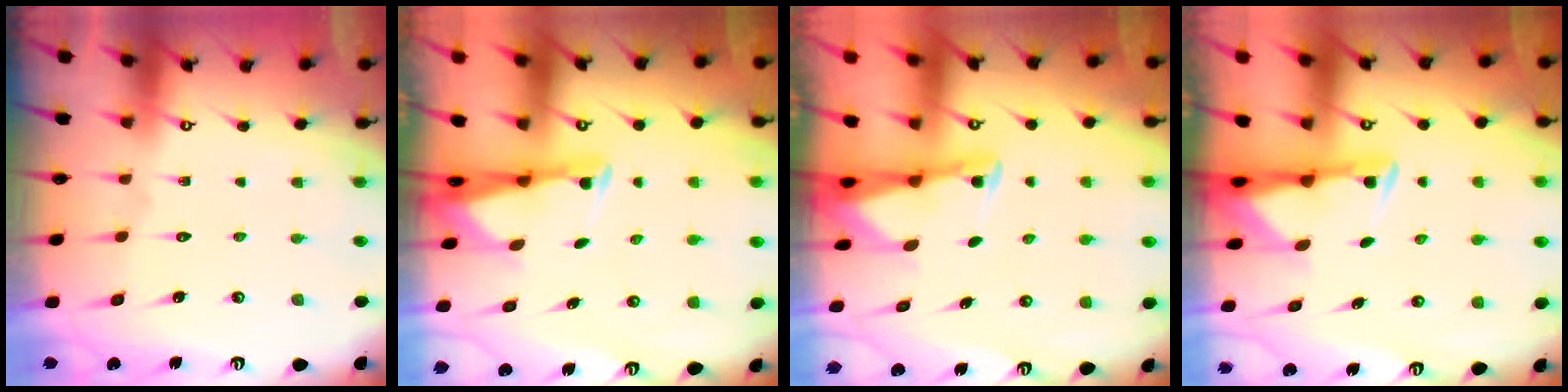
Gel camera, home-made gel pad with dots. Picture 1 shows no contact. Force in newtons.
{"total": 2.4, "press": 2.3, "slide": 0.5}
{"total": 2.3, "press": 2.3, "slide": 0.4}
{"total": 3.0, "press": 2.9, "slide": 0.7}